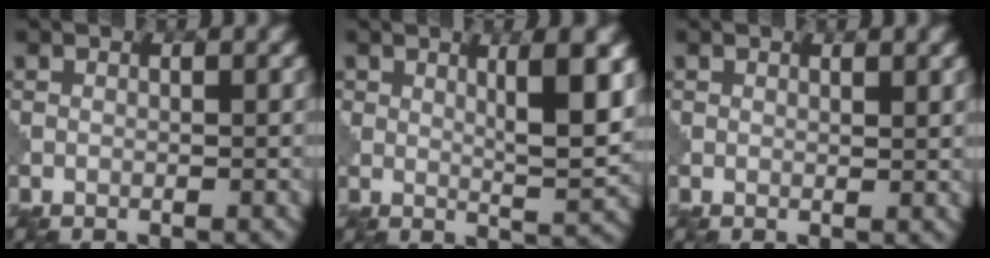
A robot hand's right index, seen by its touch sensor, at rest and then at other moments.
{"total": 4.2, "force": [1.5, 0.8, 3.9], "torque": [-0.053, -0.006, 0.029]}
{"total": 1.4, "force": [1.1, 0.5, 0.8], "torque": [-0.002, 0.003, 0.010]}